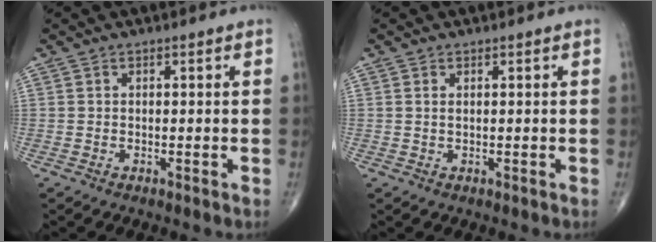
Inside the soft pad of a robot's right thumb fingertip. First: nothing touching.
{"total": 0.8, "force": [0.3, 0.3, 0.6], "torque": [-0.016, 0.001, 0.007]}